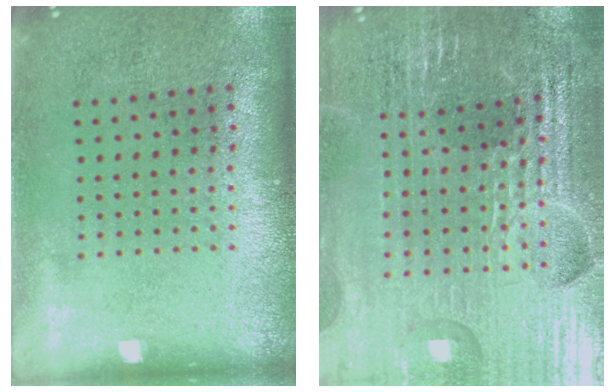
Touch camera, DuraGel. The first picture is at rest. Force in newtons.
{"total": 4.9, "press": 4.6, "slide": 1.5}